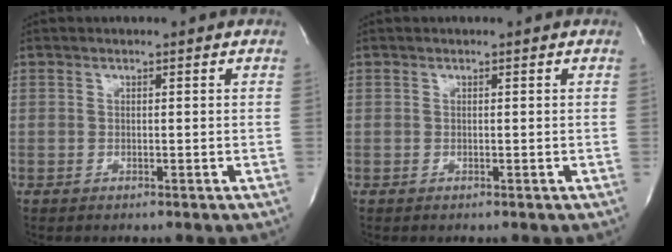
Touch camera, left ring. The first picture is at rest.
{"total": 0.0}